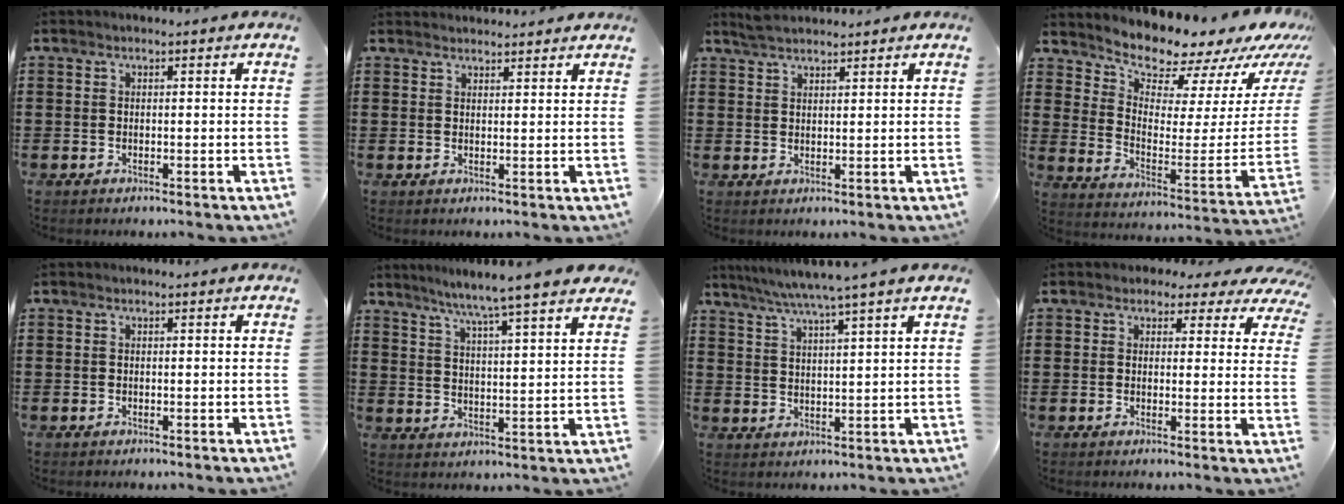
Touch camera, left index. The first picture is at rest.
{"total": 1.8, "force": [1.8, 0.1, 0.0], "torque": [-0.005, 0.000, 0.036]}
{"total": 2.5, "force": [2.4, 0.3, 0.6], "torque": [-0.017, 0.003, 0.047]}
{"total": 9.1, "force": [8.8, 2.1, 1.2], "torque": [-0.037, -0.096, 0.147]}
{"total": 0.0}
{"total": 6.0, "force": [5.3, -1.3, 2.5], "torque": [-0.070, -0.039, 0.085]}
{"total": 5.6, "force": [4.7, -1.3, 2.8], "torque": [-0.068, -0.021, 0.079]}
{"total": 2.7, "force": [2.1, 1.5, 0.9], "torque": [-0.022, -0.003, 0.035]}